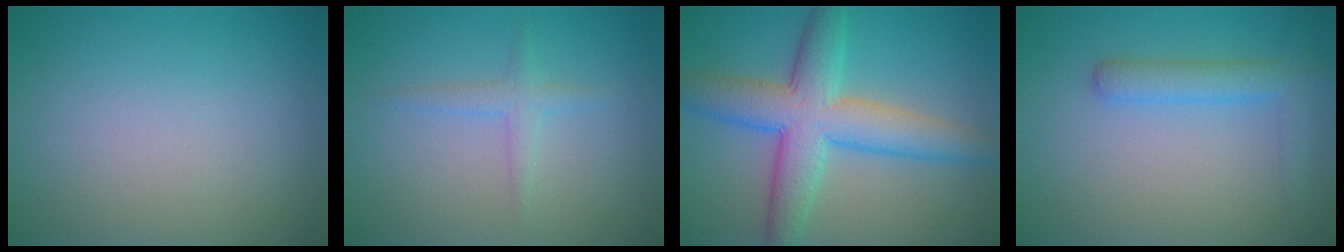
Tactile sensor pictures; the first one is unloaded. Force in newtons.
{"total": 1.5, "press": 1.5, "slide": 0.1}
{"total": 7.5, "press": 7.5, "slide": 0.1}
{"total": 2.9, "press": 2.9, "slide": 0.1}